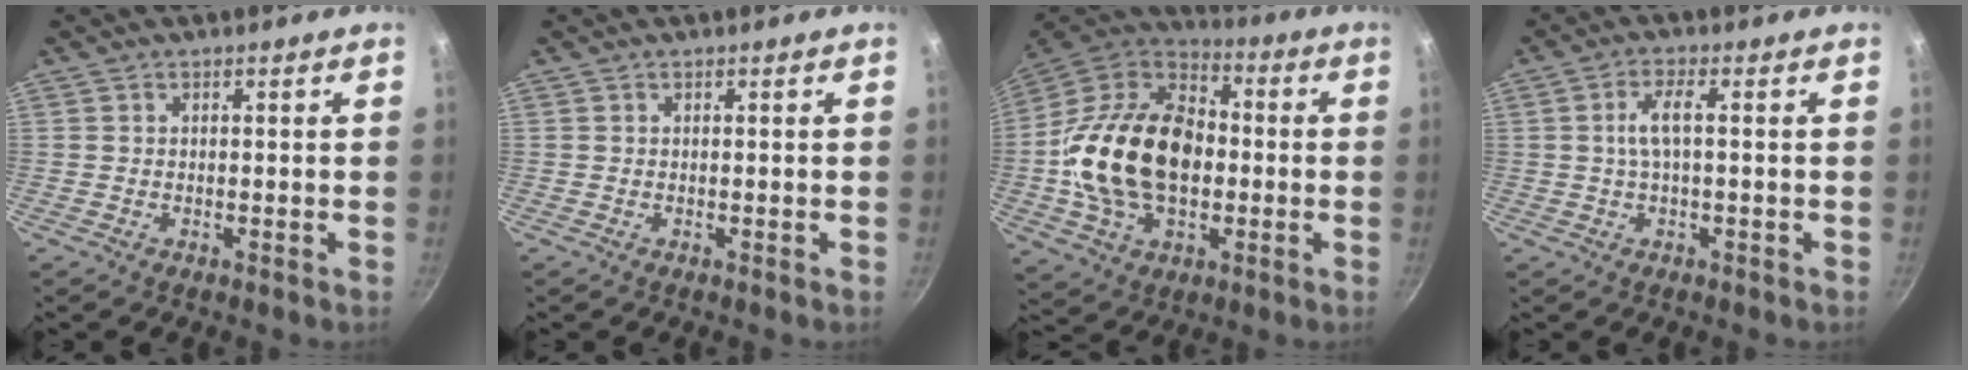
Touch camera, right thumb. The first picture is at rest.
{"total": 0.0}
{"total": 24.9, "force": [-1.5, 16.9, 18.2], "torque": [-0.302, 0.037, -0.030]}
{"total": 4.3, "force": [0.2, 1.2, 4.2], "torque": [-0.093, 0.011, 0.003]}